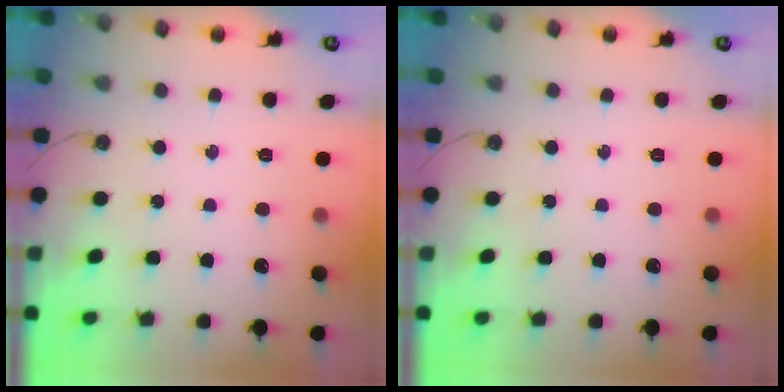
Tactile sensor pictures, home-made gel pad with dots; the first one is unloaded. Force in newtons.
{"total": 0.0}